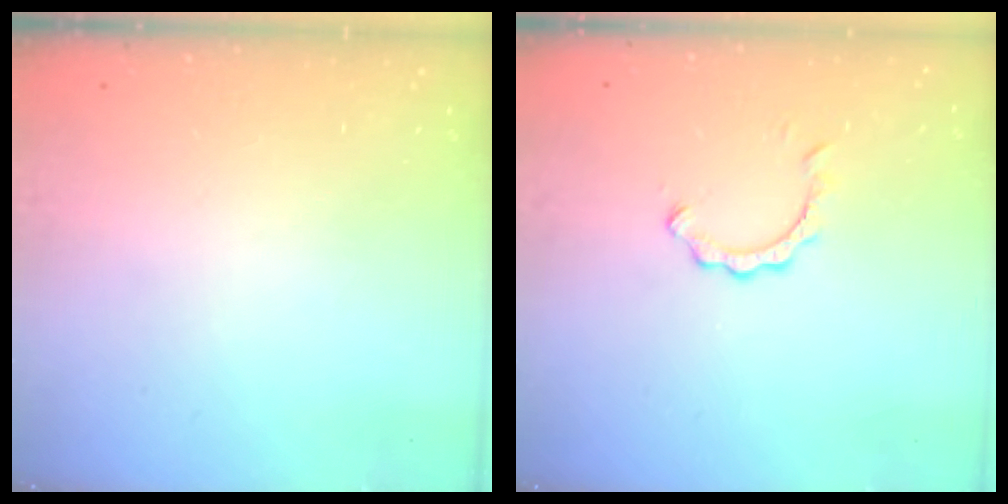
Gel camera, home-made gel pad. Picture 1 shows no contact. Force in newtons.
{"total": 2.7, "press": 2.7, "slide": 0.2}